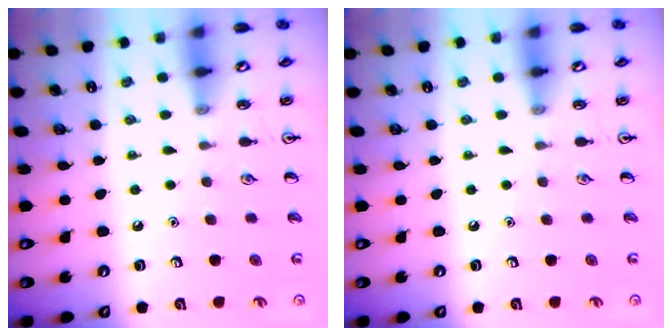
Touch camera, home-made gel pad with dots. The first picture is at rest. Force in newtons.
{"total": 0.0}